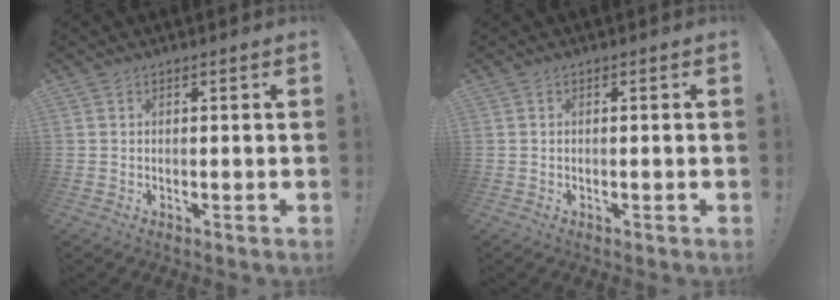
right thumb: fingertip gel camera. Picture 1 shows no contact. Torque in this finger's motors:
{"motor_torque": [-0.13, 0.19, -0.22, 0.06, 0.00]}